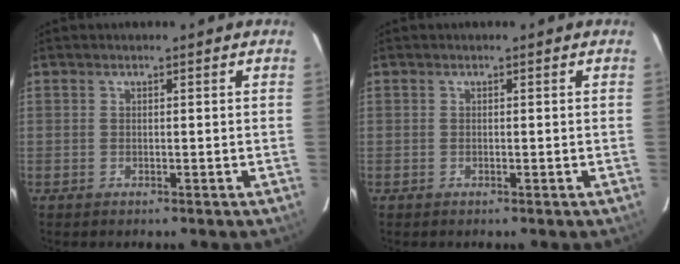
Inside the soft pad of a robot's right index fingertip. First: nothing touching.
{"total": 0.0}